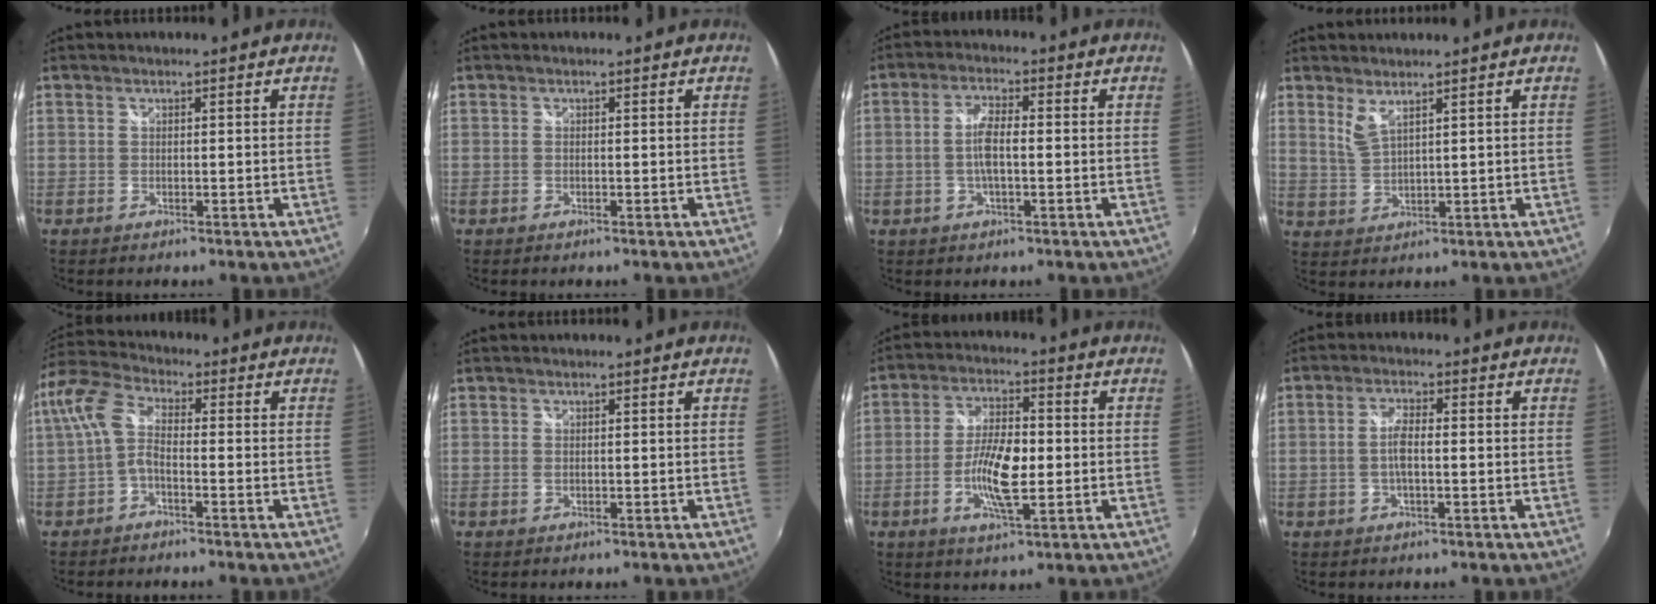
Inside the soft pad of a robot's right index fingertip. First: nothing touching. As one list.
[{"total": 0.0}, {"total": 5.2, "force": [-0.5, 1.4, 5.0], "torque": [-0.098, 0.005, -0.010]}, {"total": 3.1, "force": [2.3, 0.4, 2.1], "torque": [-0.043, -0.004, 0.045]}, {"total": 6.9, "force": [-1.3, 3.2, 6.0], "torque": [-0.141, 0.016, -0.032]}, {"total": 0.0}, {"total": 9.2, "force": [-1.5, 3.2, 8.5], "torque": [-0.164, 0.000, -0.030]}, {"total": 3.9, "force": [-0.4, 0.9, 3.7], "torque": [-0.074, 0.004, -0.007]}]